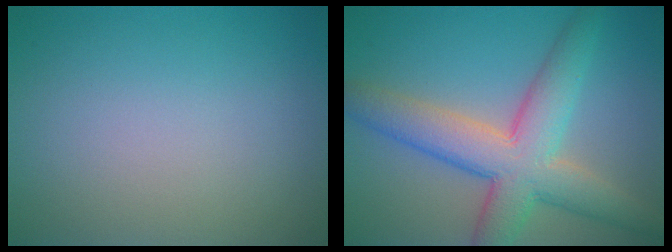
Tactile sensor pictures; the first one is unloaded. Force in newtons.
{"total": 7.7, "press": 7.7, "slide": 0.4}